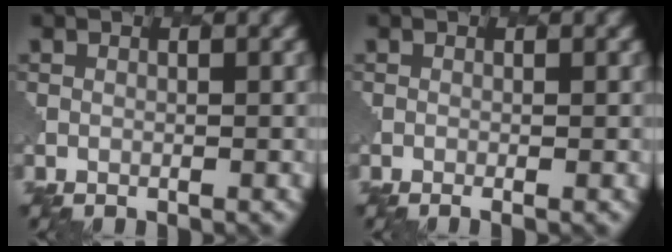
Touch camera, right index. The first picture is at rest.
{"total": 1.1, "force": [-0.3, 0.4, 1.0], "torque": [-0.006, -0.002, -0.005]}